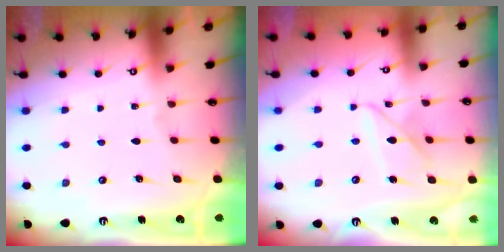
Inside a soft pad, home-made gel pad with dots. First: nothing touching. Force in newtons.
{"total": 9.0, "press": 9.0, "slide": 0.7}